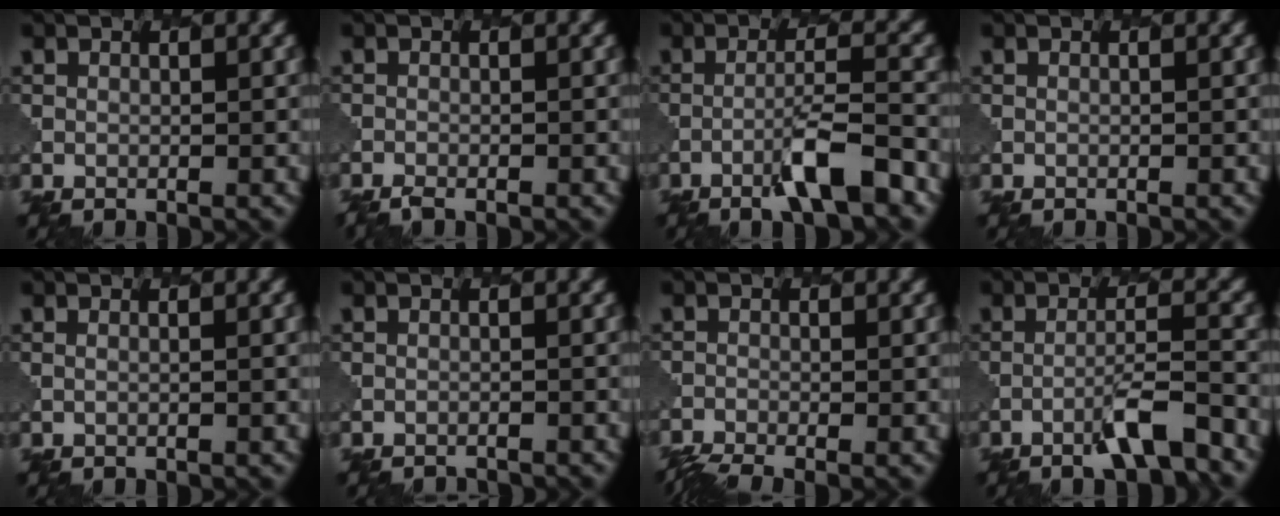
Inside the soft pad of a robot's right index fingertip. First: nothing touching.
{"total": 1.5, "force": [-1.3, 0.3, 0.6], "torque": [-0.010, -0.003, -0.026]}
{"total": 4.7, "force": [-2.6, 0.5, 3.8], "torque": [-0.066, 0.007, -0.047]}
{"total": 0.0}
{"total": 1.0, "force": [0.3, 0.4, 0.9], "torque": [-0.010, -0.003, -0.008]}
{"total": 2.1, "force": [-2.0, 0.3, 0.3], "torque": [0.009, 0.000, -0.028]}
{"total": 4.0, "force": [-3.6, 0.6, 1.7], "torque": [-0.034, -0.019, -0.064]}
{"total": 3.9, "force": [-2.4, 0.3, 3.1], "torque": [-0.053, 0.007, -0.047]}